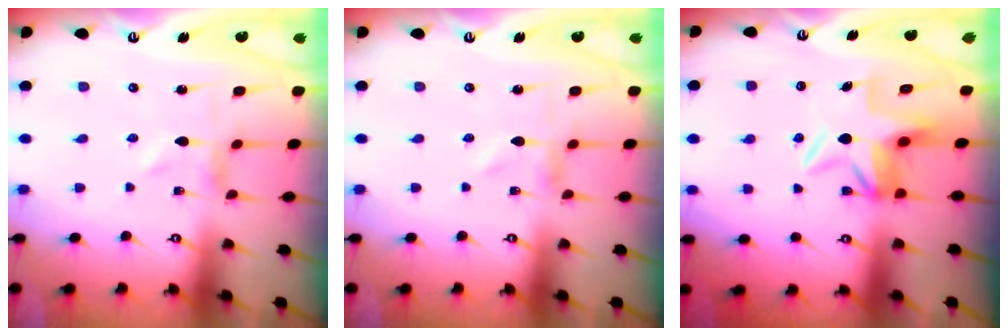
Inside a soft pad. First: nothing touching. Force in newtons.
{"total": 0.0}
{"total": 7.3, "press": 7.0, "slide": 2.1}